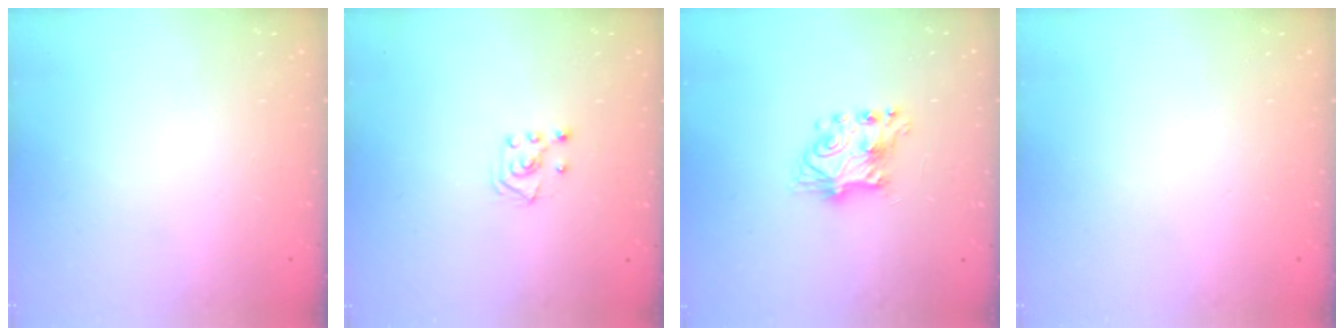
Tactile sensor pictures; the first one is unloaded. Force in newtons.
{"total": 3.8, "press": 3.8, "slide": 0.3}
{"total": 7.6, "press": 7.6, "slide": 0.7}
{"total": 0.0}